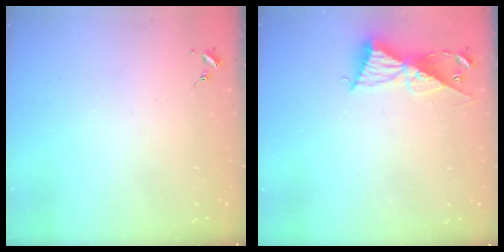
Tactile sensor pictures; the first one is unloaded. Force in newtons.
{"total": 9.7, "press": 9.7, "slide": 0.7}